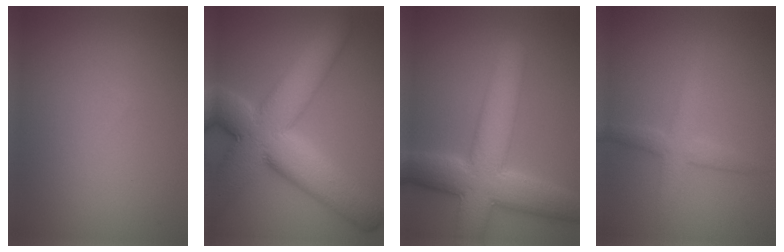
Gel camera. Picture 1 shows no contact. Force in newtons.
{"total": 12.3, "press": 12.3, "slide": 1.0}
{"total": 9.3, "press": 9.3, "slide": 0.5}
{"total": 2.8, "press": 2.8, "slide": 0.1}